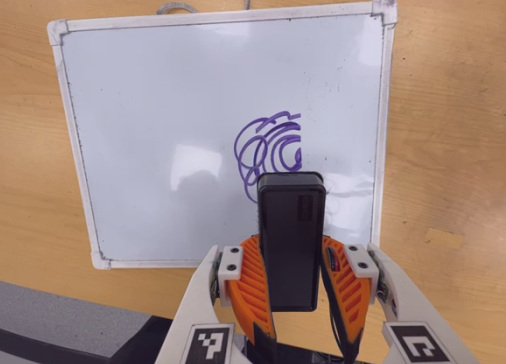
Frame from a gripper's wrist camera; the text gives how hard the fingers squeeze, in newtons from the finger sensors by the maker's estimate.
{"total": 8.6, "left": 6.7, "right": 10.6}